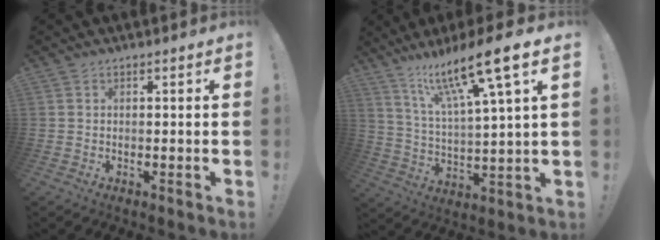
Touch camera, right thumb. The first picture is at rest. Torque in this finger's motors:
{"motor_torque": [1.62, 1.80, 0.75, 0.87, 0.08]}